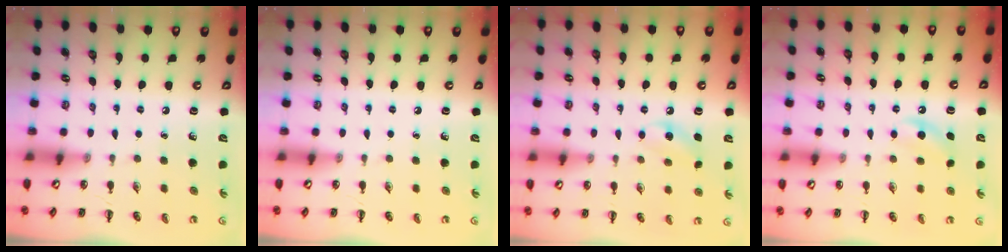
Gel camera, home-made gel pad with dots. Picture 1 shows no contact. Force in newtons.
{"total": 0.0}
{"total": 8.6, "press": 8.3, "slide": 1.9}
{"total": 5.4, "press": 5.3, "slide": 1.3}